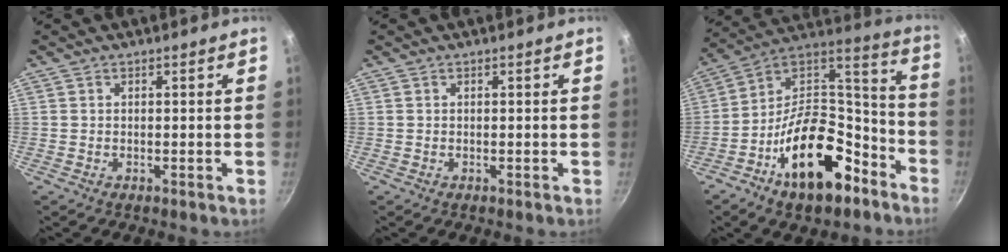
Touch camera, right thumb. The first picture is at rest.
{"total": 0.0}
{"total": 22.9, "force": [-11.2, 12.4, 15.6], "torque": [-0.207, 0.089, -0.182]}